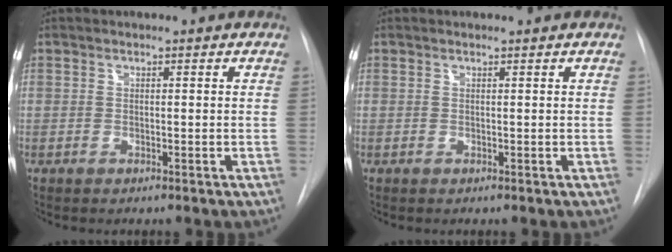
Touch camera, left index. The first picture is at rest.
{"total": 0.0}